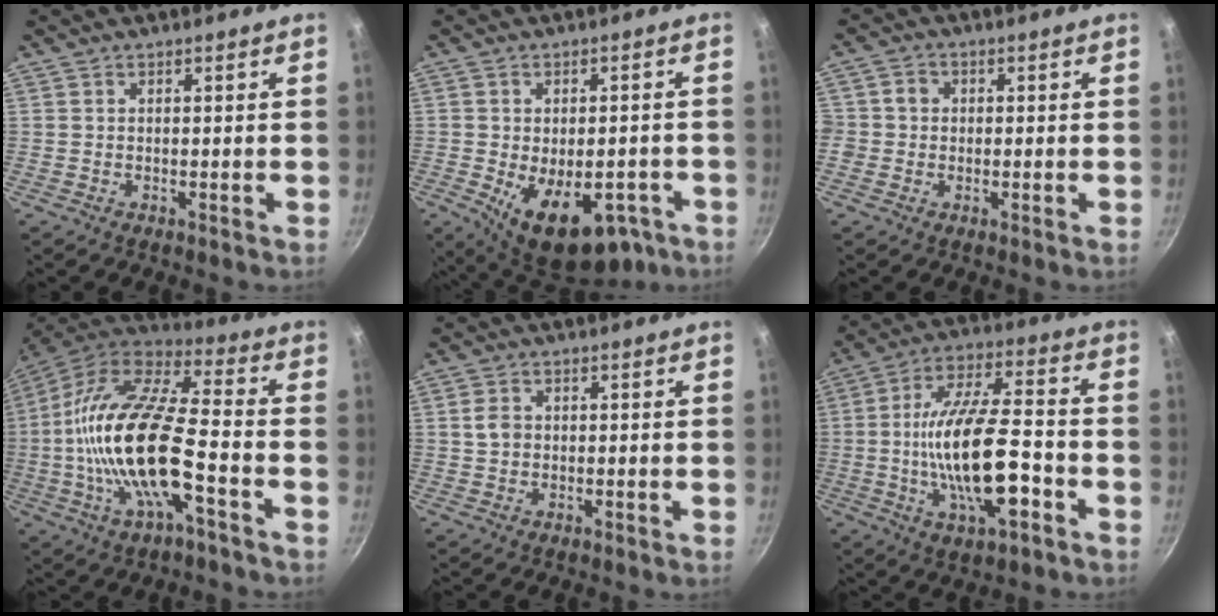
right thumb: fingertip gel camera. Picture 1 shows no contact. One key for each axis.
{"total": 16.3, "fx": -6.6, "fy": 8.9, "fz": 11.9, "tx": -0.132, "ty": 0.006, "tz": -0.075}
{"total": 3.4, "fx": -0.3, "fy": 3.2, "fz": 1.0, "tx": 0.002, "ty": 0.007, "tz": -0.012}
{"total": 22.5, "fx": -5.0, "fy": 7.9, "fz": 20.4, "tx": -0.392, "ty": 0.031, "tz": -0.109}
{"total": 2.9, "fx": 0.2, "fy": 2.4, "fz": 1.7, "tx": -0.024, "ty": 0.004, "tz": 0.002}
{"total": 18.9, "fx": -4.8, "fy": 7.0, "fz": 16.9, "tx": -0.298, "ty": 0.028, "tz": -0.087}